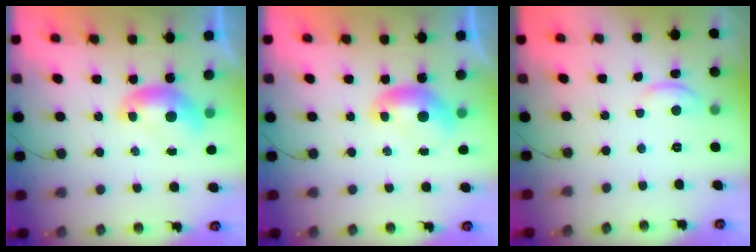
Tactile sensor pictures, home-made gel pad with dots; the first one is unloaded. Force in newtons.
{"total": 0.0}
{"total": 0.7, "press": 0.6, "slide": 0.5}